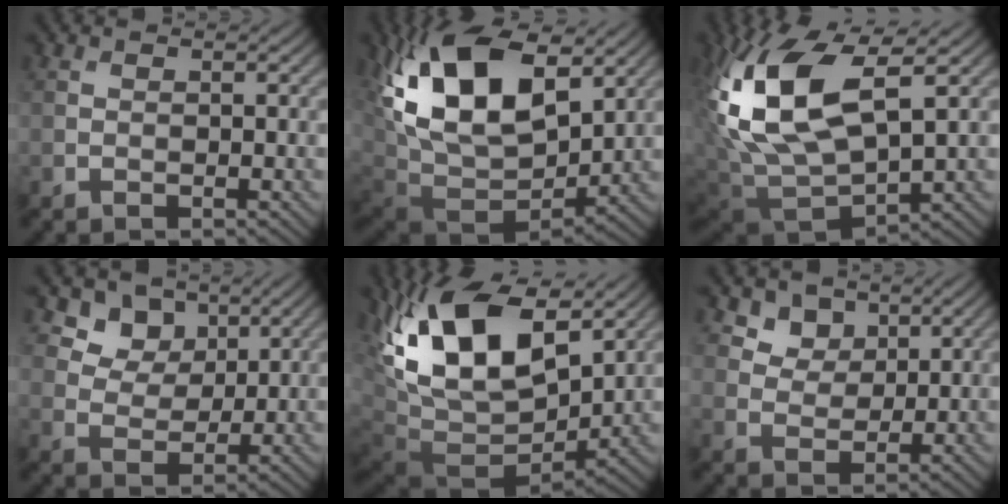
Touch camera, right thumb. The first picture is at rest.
{"total": 20.1, "force": [7.3, 11.8, 14.5], "torque": [-0.292, 0.020, 0.143]}
{"total": 16.3, "force": [5.2, 8.1, 13.1], "torque": [-0.306, 0.001, 0.110]}
{"total": 5.9, "force": [3.7, 4.1, 2.3], "torque": [-0.052, -0.028, 0.082]}
{"total": 18.4, "force": [5.7, 10.2, 14.2], "torque": [-0.293, 0.006, 0.111]}
{"total": 3.9, "force": [2.6, 2.7, 1.3], "torque": [-0.040, -0.019, 0.058]}